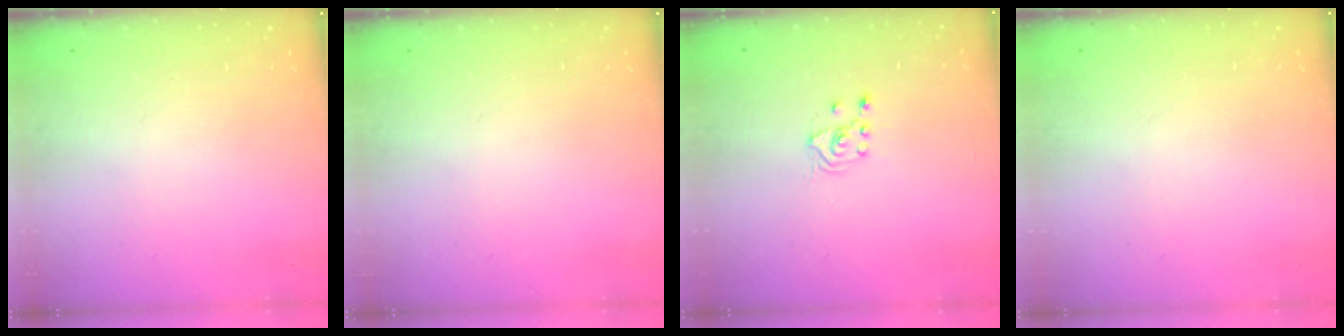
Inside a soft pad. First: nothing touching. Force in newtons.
{"total": 0.0}
{"total": 2.1, "press": 2.0, "slide": 0.8}
{"total": 0.0}